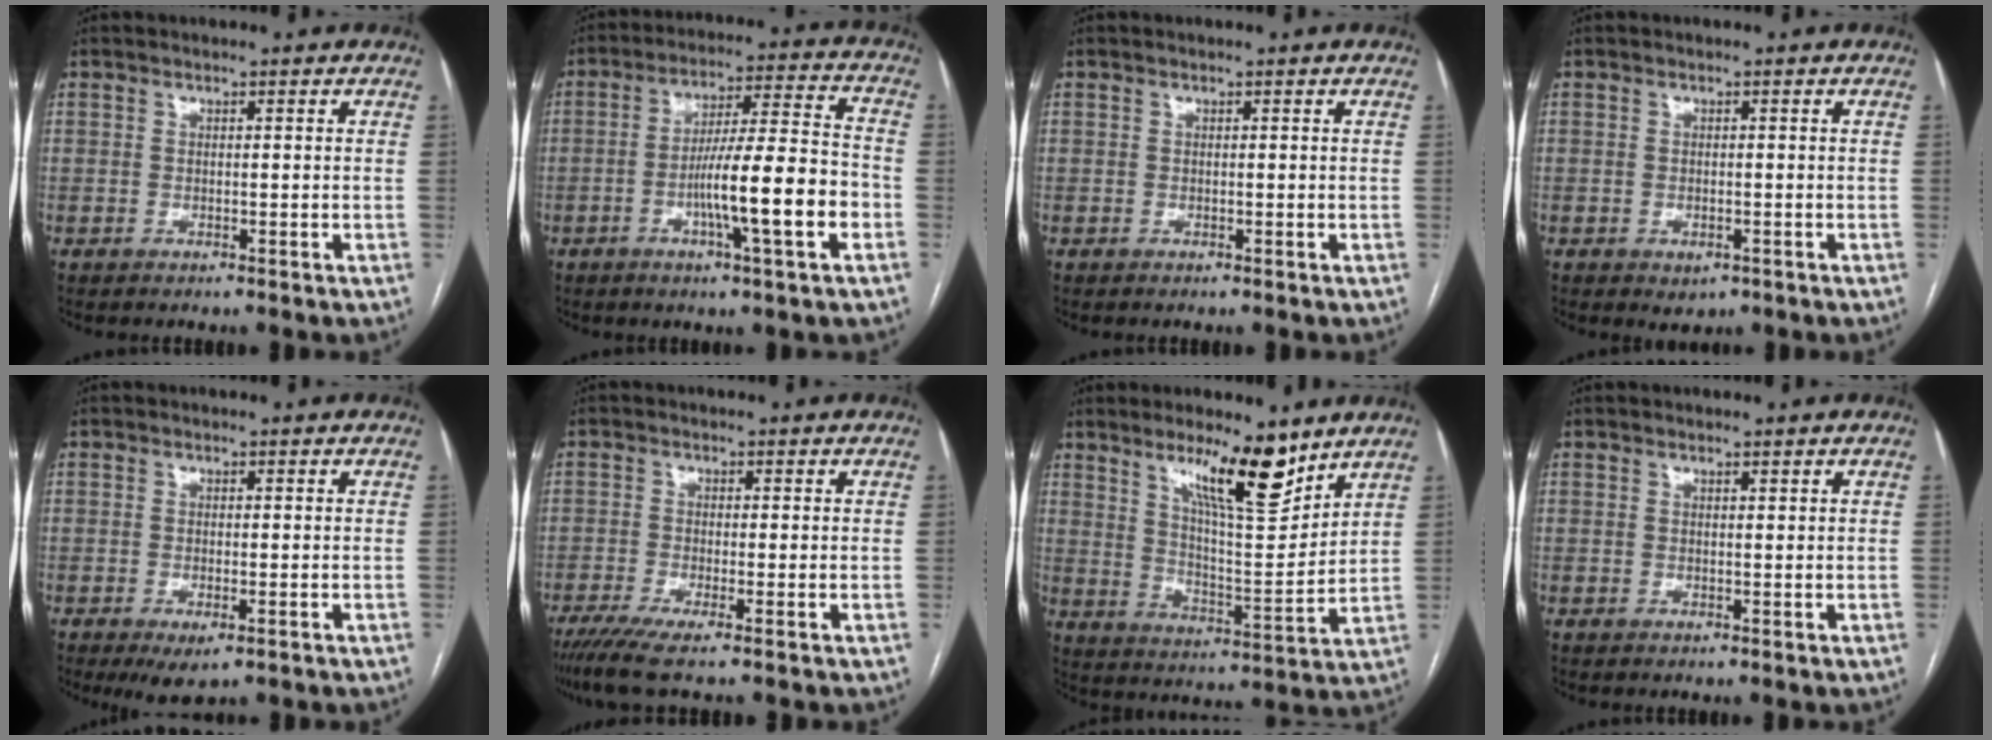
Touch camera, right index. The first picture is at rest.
{"total": 13.5, "force": [-4.1, 0.4, 12.8], "torque": [-0.212, 0.006, -0.067]}
{"total": 0.0}
{"total": 2.0, "force": [-0.9, 1.2, 1.3], "torque": [-0.014, -0.001, -0.002]}
{"total": 3.5, "force": [-1.7, 1.1, 2.9], "torque": [-0.043, -0.007, -0.018]}
{"total": 5.1, "force": [-3.6, -0.1, 3.6], "torque": [-0.063, -0.014, -0.068]}
{"total": 12.4, "force": [8.6, 1.9, 8.7], "torque": [-0.142, -0.011, 0.148]}
{"total": 0.5, "force": [0.4, 0.0, 0.3], "torque": [-0.009, -0.002, 0.008]}